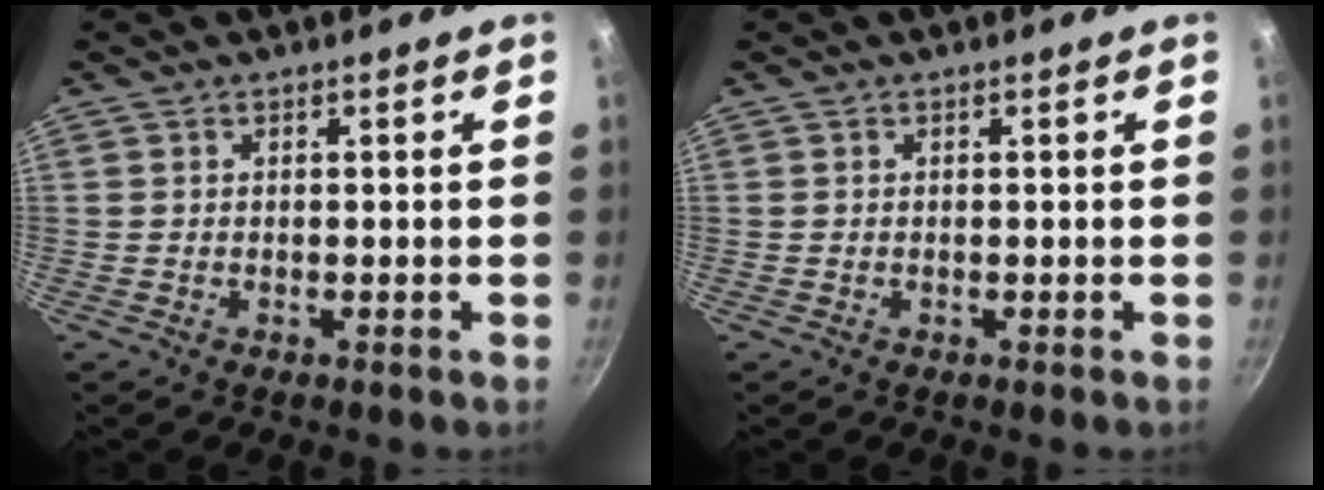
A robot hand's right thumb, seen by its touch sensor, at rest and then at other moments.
{"total": 0.0}